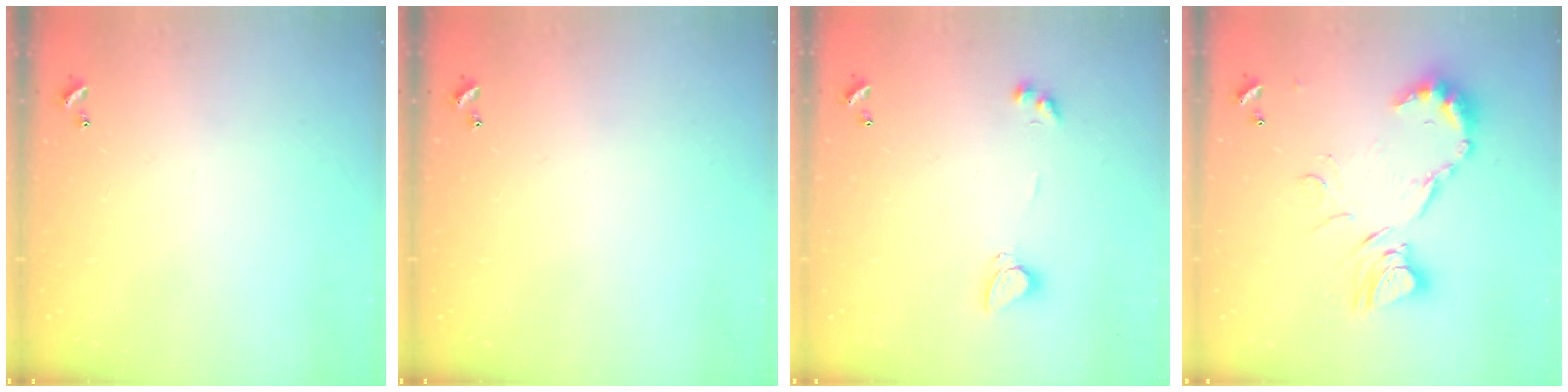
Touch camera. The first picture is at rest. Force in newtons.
{"total": 0.0}
{"total": 4.2, "press": 4.2, "slide": 0.2}
{"total": 13.6, "press": 13.6, "slide": 1.2}